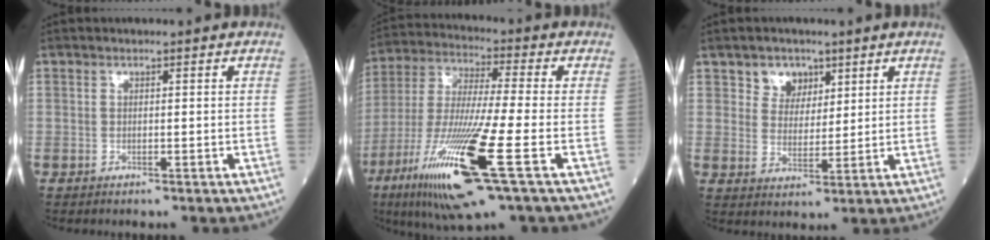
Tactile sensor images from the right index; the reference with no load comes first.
{"total": 19.1, "force": [-8.0, 0.7, 17.3], "torque": [-0.365, -0.043, -0.150]}
{"total": 4.7, "force": [2.8, 3.5, 1.2], "torque": [-0.019, 0.005, 0.052]}